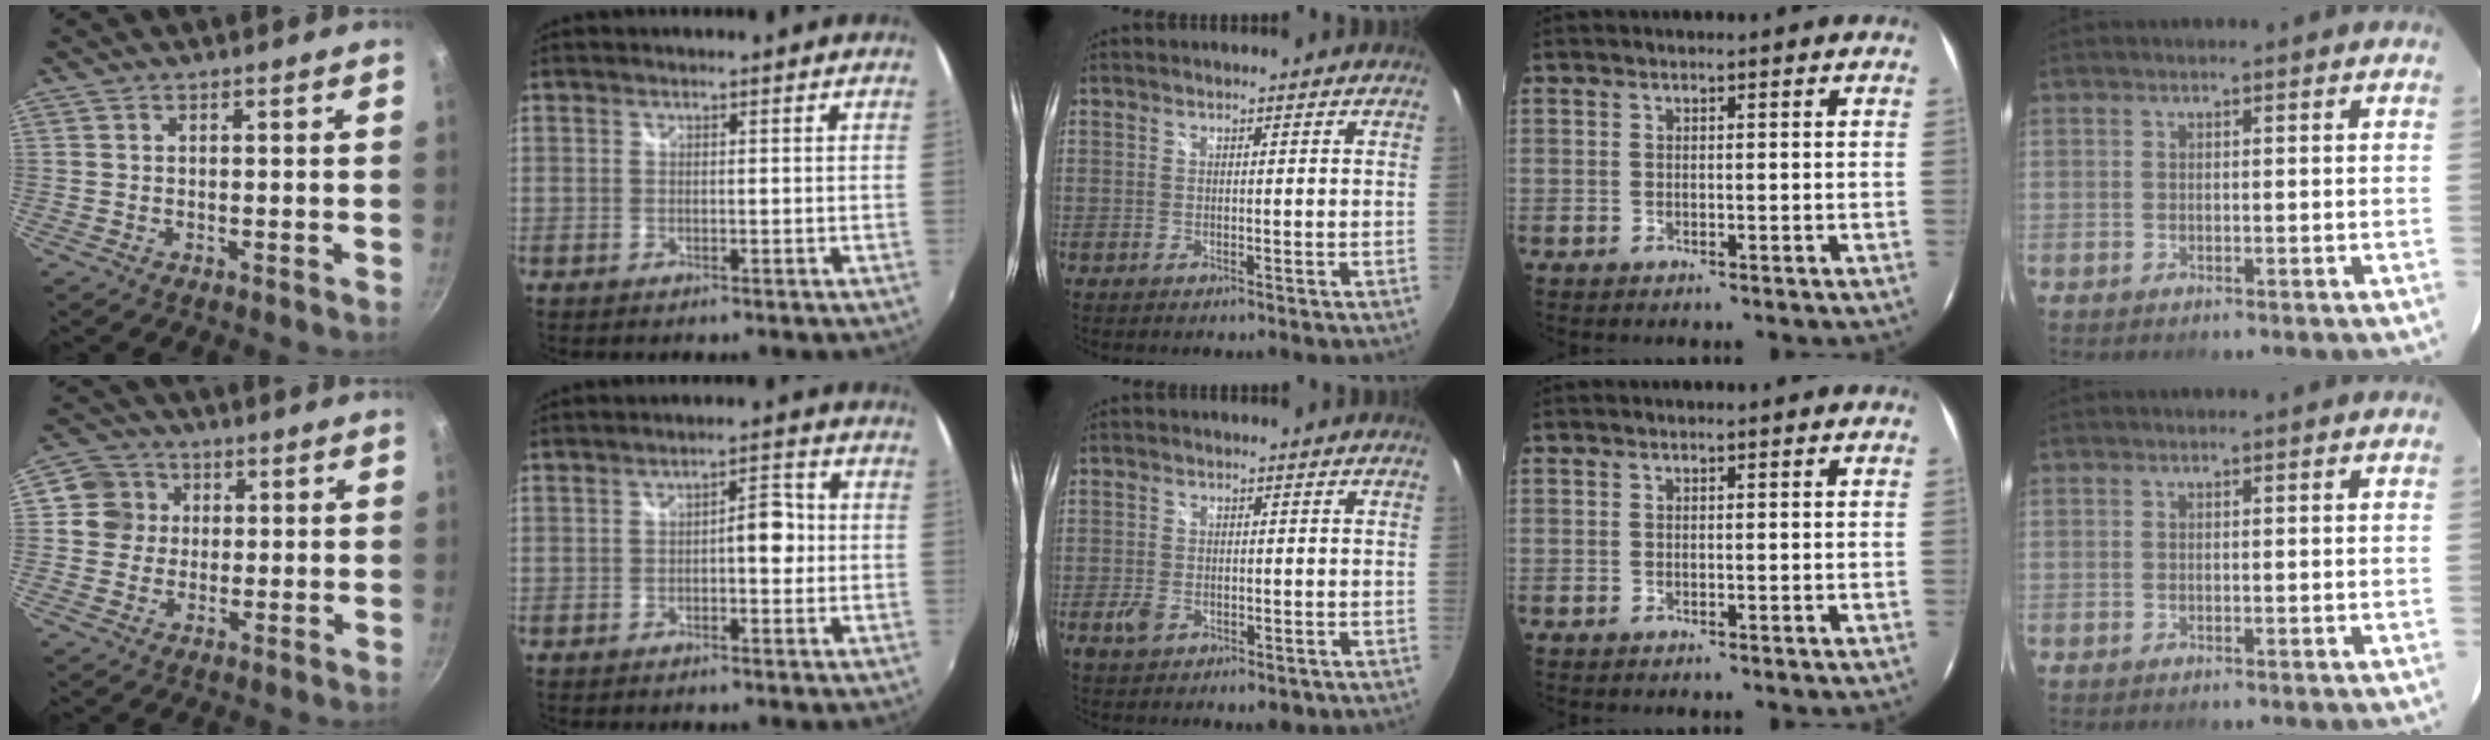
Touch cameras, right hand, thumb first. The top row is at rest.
{"thumb": {"total": 6.5, "force": [1.2, 6.2, 1.6], "torque": [0.012, 0.008, 0.007]}, "index": {"total": 4.1, "force": [-0.4, 1.8, 3.7], "torque": [-0.055, 0.010, -0.007]}, "middle": {"total": 4.7, "force": [-1.9, 3.0, 3.1], "torque": [-0.063, -0.009, -0.029]}}